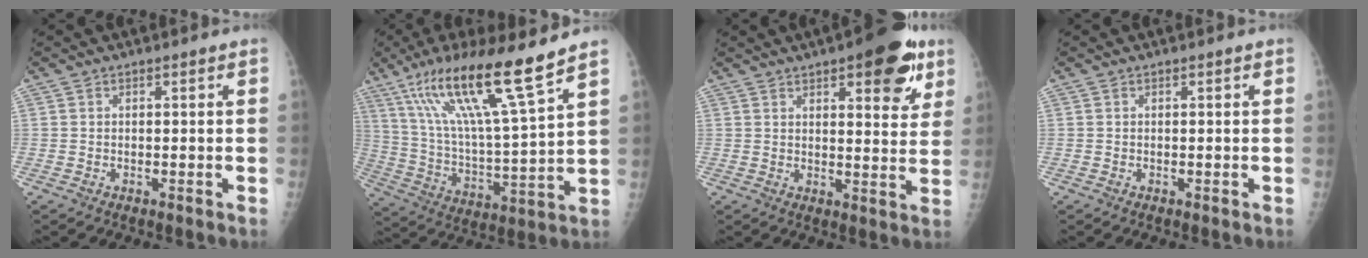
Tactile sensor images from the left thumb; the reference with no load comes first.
{"total": 19.8, "force": [13.2, 1.3, 14.7], "torque": [-0.252, -0.054, 0.239]}
{"total": 13.5, "force": [7.2, 4.9, 10.3], "torque": [-0.094, -0.026, 0.089]}
{"total": 0.0}